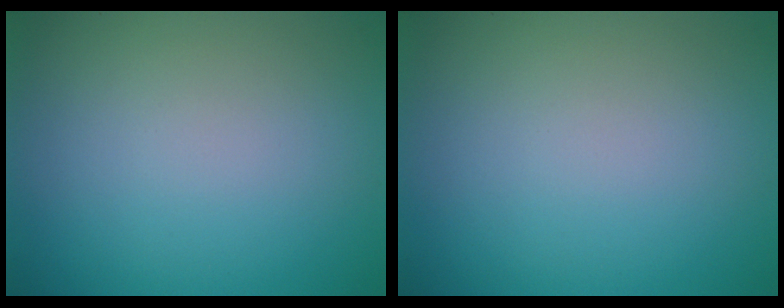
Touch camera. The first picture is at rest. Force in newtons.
{"total": 0.0}